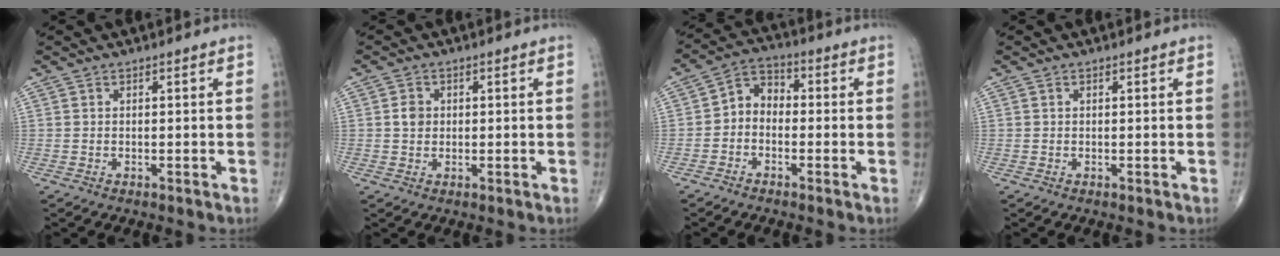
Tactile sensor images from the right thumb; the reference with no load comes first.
{"total": 2.5, "force": [0.2, 2.2, 1.3], "torque": [-0.013, 0.003, 0.003]}
{"total": 5.6, "force": [-1.1, 4.4, 3.4], "torque": [-0.031, 0.028, -0.041]}
{"total": 0.0}